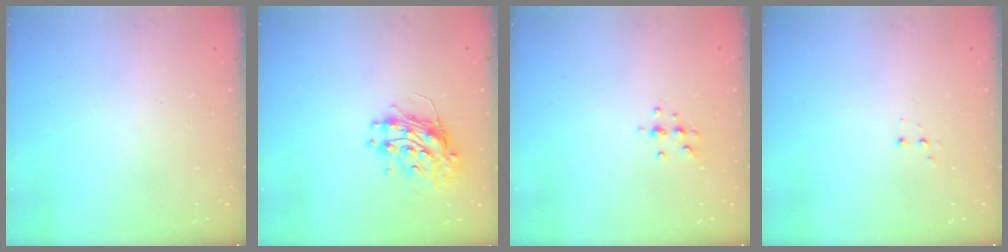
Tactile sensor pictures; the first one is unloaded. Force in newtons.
{"total": 10.4, "press": 10.4, "slide": 0.2}
{"total": 5.7, "press": 5.5, "slide": 1.3}
{"total": 2.8, "press": 2.7, "slide": 0.5}